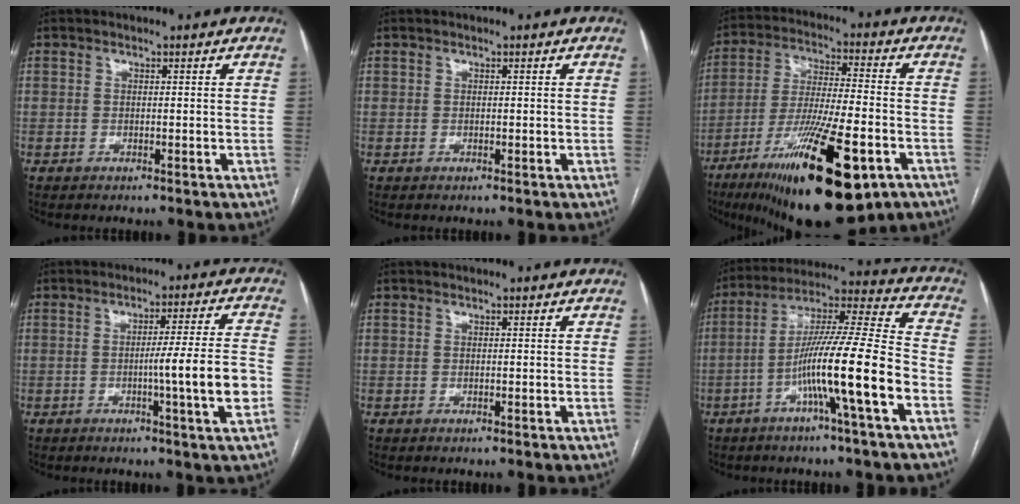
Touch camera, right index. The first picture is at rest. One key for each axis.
{"total": 0.0}
{"total": 22.8, "fx": -11.5, "fy": 4.9, "fz": 19.0, "tx": -0.301, "ty": -0.032, "tz": -0.182}
{"total": 8.0, "fx": -1.3, "fy": -1.0, "fz": 7.9, "tx": -0.113, "ty": -0.007, "tz": -0.019}
{"total": 0.0}
{"total": 16.0, "fx": -5.9, "fy": -0.9, "fz": 14.8, "tx": -0.261, "ty": 0.008, "tz": -0.104}